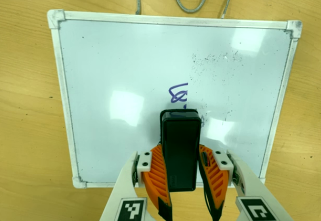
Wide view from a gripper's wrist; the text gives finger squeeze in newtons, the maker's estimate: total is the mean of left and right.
{"total": 6.5, "left": 5.5, "right": 7.5}